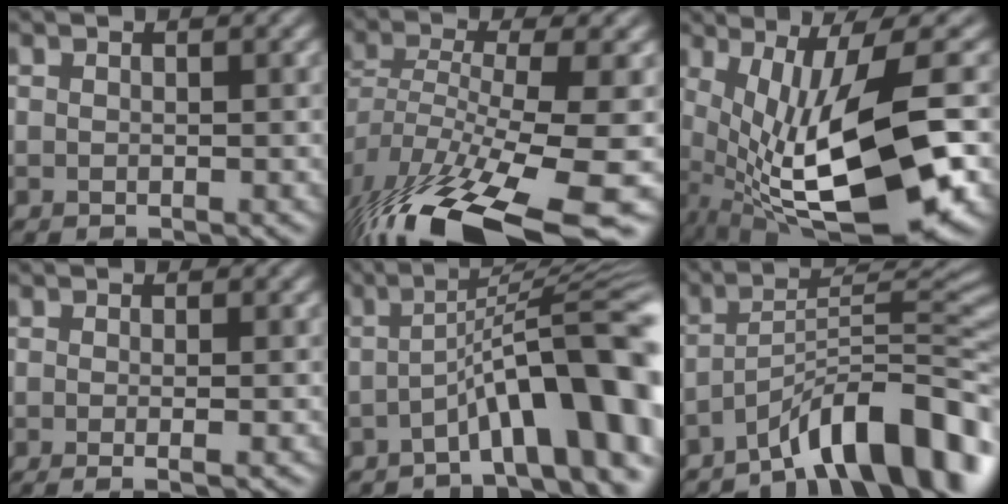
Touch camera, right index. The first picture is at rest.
{"total": 13.8, "force": [-8.0, 4.0, 10.5], "torque": [-0.218, -0.020, -0.117]}
{"total": 14.9, "force": [-2.4, 5.0, 13.8], "torque": [-0.233, -0.019, -0.023]}
{"total": 2.5, "force": [-0.4, 0.9, 2.3], "torque": [-0.019, -0.001, -0.013]}
{"total": 11.7, "force": [-3.9, 2.3, 10.7], "torque": [-0.140, 0.026, -0.056]}
{"total": 10.0, "force": [-6.5, 2.4, 7.1], "torque": [-0.088, 0.016, -0.113]}